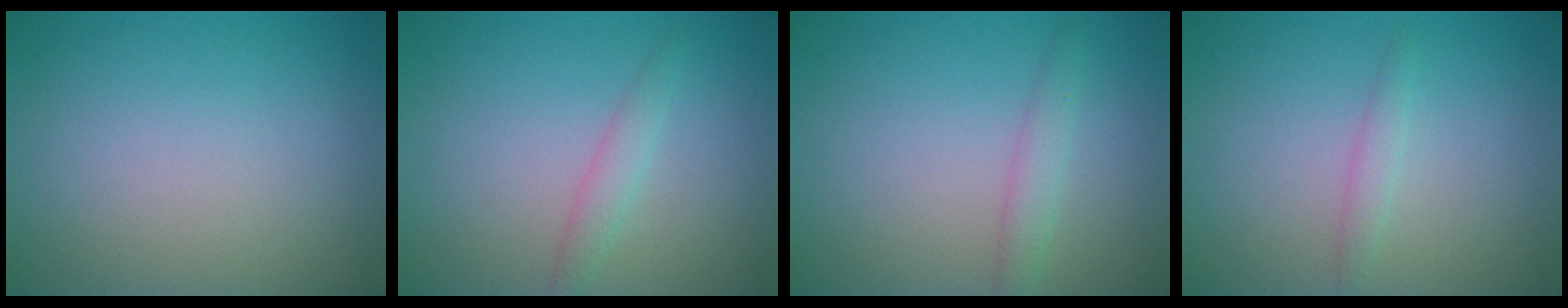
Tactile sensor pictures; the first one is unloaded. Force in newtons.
{"total": 1.6, "press": 1.6, "slide": 0.0}
{"total": 1.8, "press": 1.8, "slide": 0.0}
{"total": 1.0, "press": 1.0, "slide": 0.1}